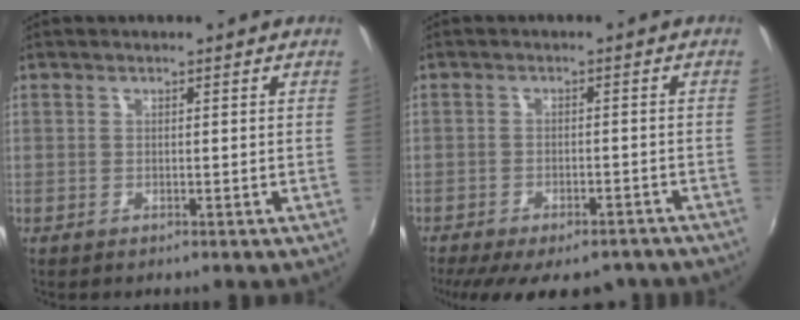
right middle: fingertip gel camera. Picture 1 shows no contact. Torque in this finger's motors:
{"motor_torque": [1.19, -0.95, 0.29, 0.14]}